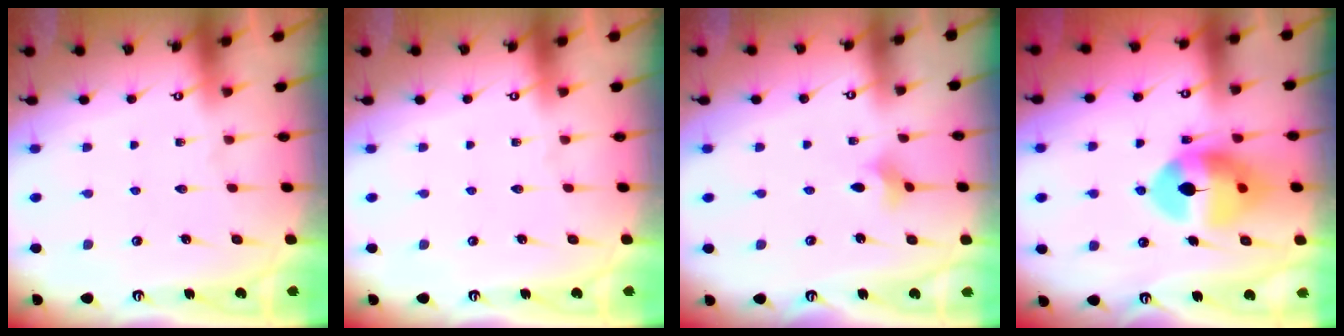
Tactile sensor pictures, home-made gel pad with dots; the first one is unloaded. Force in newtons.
{"total": 0.0}
{"total": 2.4, "press": 2.3, "slide": 0.5}
{"total": 13.4, "press": 13.2, "slide": 1.8}